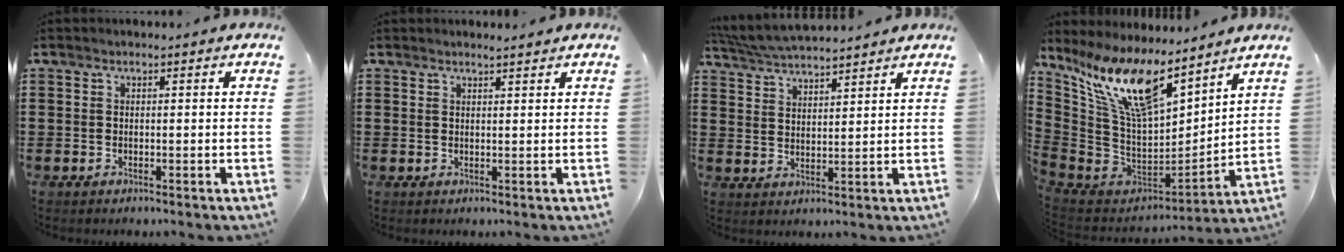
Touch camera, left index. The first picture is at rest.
{"total": 1.5, "force": [1.4, -0.1, 0.4], "torque": [-0.010, -0.001, 0.027]}
{"total": 5.0, "force": [4.9, 0.2, 1.1], "torque": [-0.039, -0.020, 0.089]}
{"total": 14.5, "force": [9.1, 3.9, 10.6], "torque": [-0.251, -0.057, 0.153]}